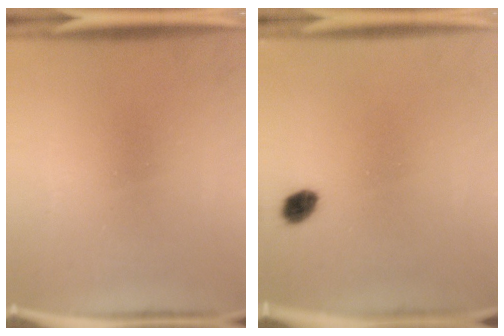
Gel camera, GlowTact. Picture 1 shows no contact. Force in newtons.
{"total": 3.1}